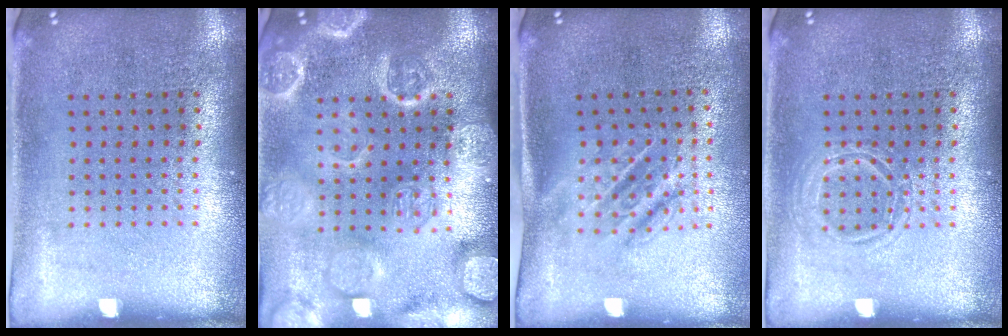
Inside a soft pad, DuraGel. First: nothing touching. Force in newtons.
{"total": 3.9, "press": 3.9, "slide": 0.4}
{"total": 1.6, "press": 1.2, "slide": 1.0}
{"total": 1.3, "press": 1.3, "slide": 0.2}